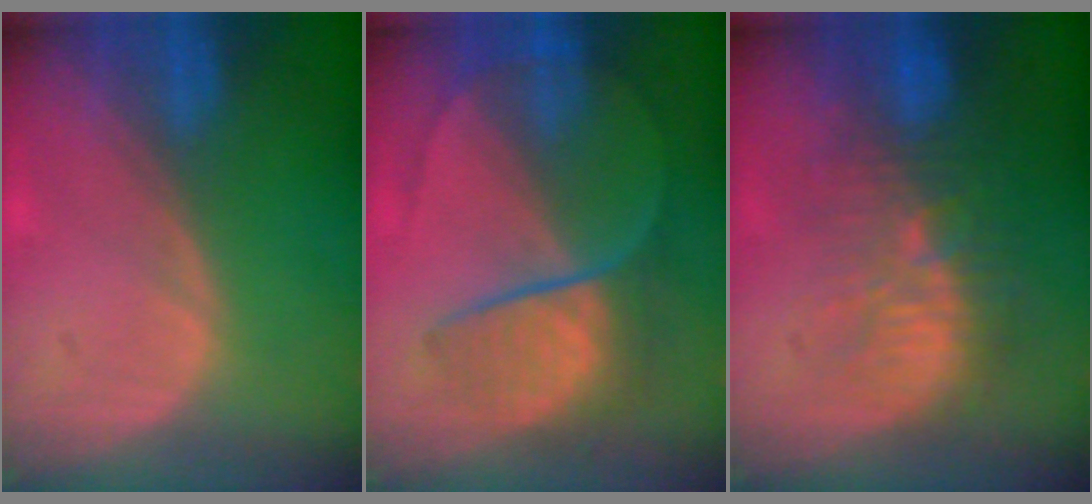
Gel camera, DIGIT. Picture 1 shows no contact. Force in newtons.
{"total": 7.6, "press": 7.0, "slide": 2.9}
{"total": 10.1, "press": 9.2, "slide": 4.2}